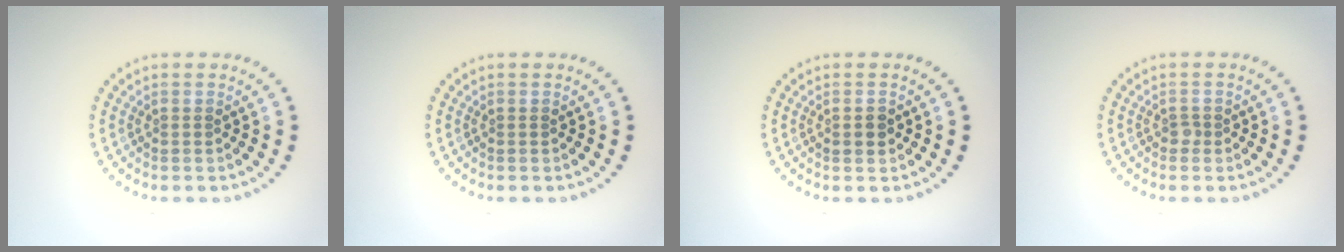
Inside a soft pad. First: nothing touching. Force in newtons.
{"total": 0.0}
{"total": 1.5, "press": 1.5, "slide": 0.1}
{"total": 0.8, "press": 0.6, "slide": 0.5}